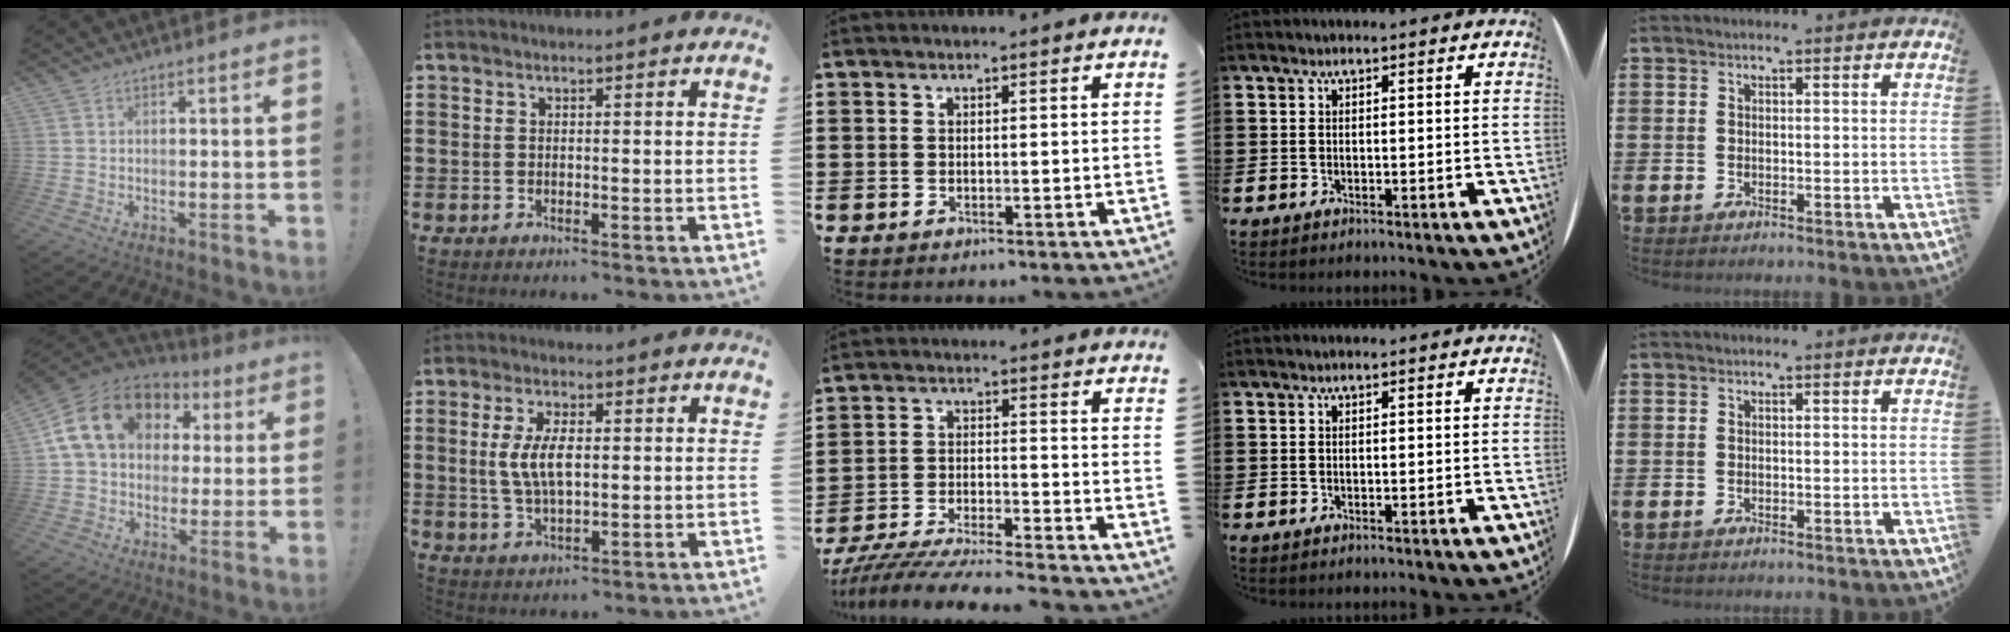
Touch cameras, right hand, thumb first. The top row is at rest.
{"thumb": {"total": 18.8, "force": [6.4, 13.8, 11.0], "torque": [-0.173, -0.002, 0.125]}, "index": {"total": 6.3, "force": [0.5, 2.7, 5.6], "torque": [-0.126, 0.004, 0.003]}, "middle": {"total": 6.9, "force": [-6.6, 0.0, 1.8], "torque": [-0.042, -0.008, -0.132]}}